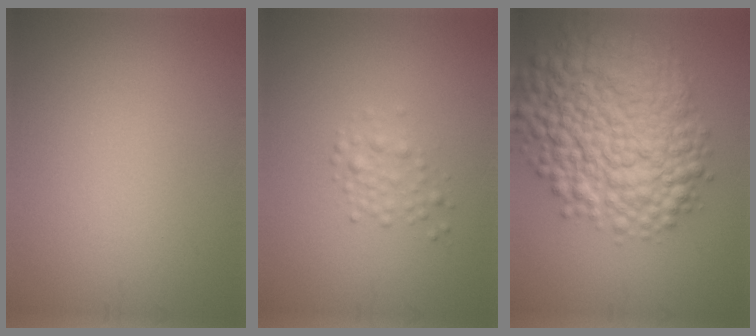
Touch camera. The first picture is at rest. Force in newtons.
{"total": 2.2, "press": 2.2, "slide": 0.1}
{"total": 11.8, "press": 11.8, "slide": 0.4}